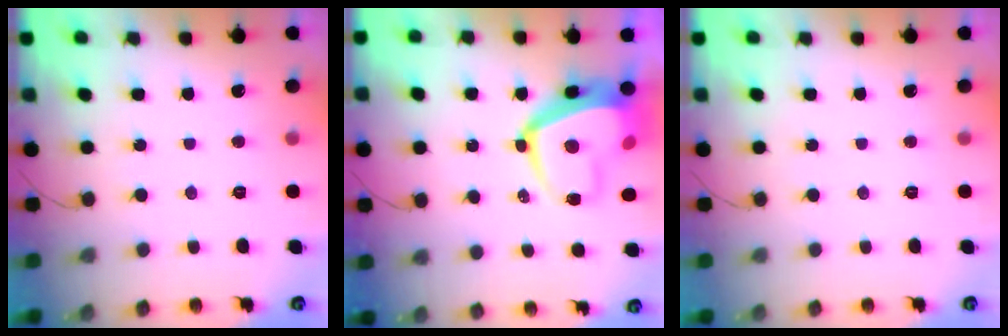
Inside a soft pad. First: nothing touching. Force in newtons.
{"total": 15.2, "press": 15.1, "slide": 0.9}
{"total": 0.0}